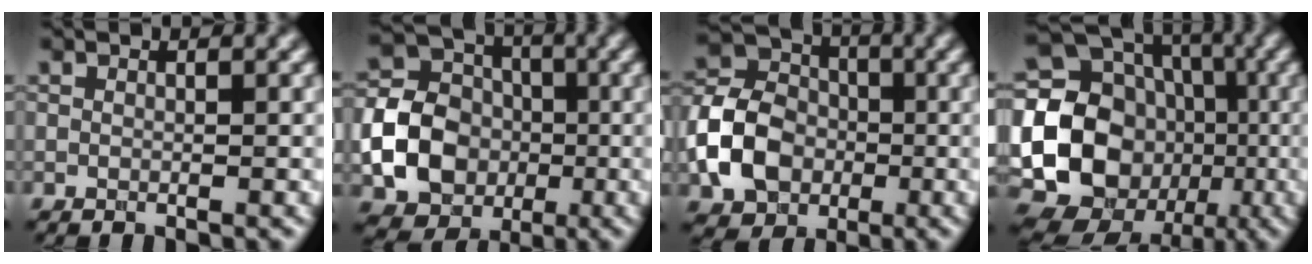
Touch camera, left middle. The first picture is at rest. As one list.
[{"total": 7.9, "force": [-1.6, 6.6, 4.2], "torque": [-0.084, 0.001, -0.039]}, {"total": 7.2, "force": [-1.9, 5.7, 4.0], "torque": [-0.083, 0.009, -0.051]}, {"total": 23.5, "force": [-3.1, 21.4, 9.3], "torque": [-0.205, -0.003, -0.099]}]